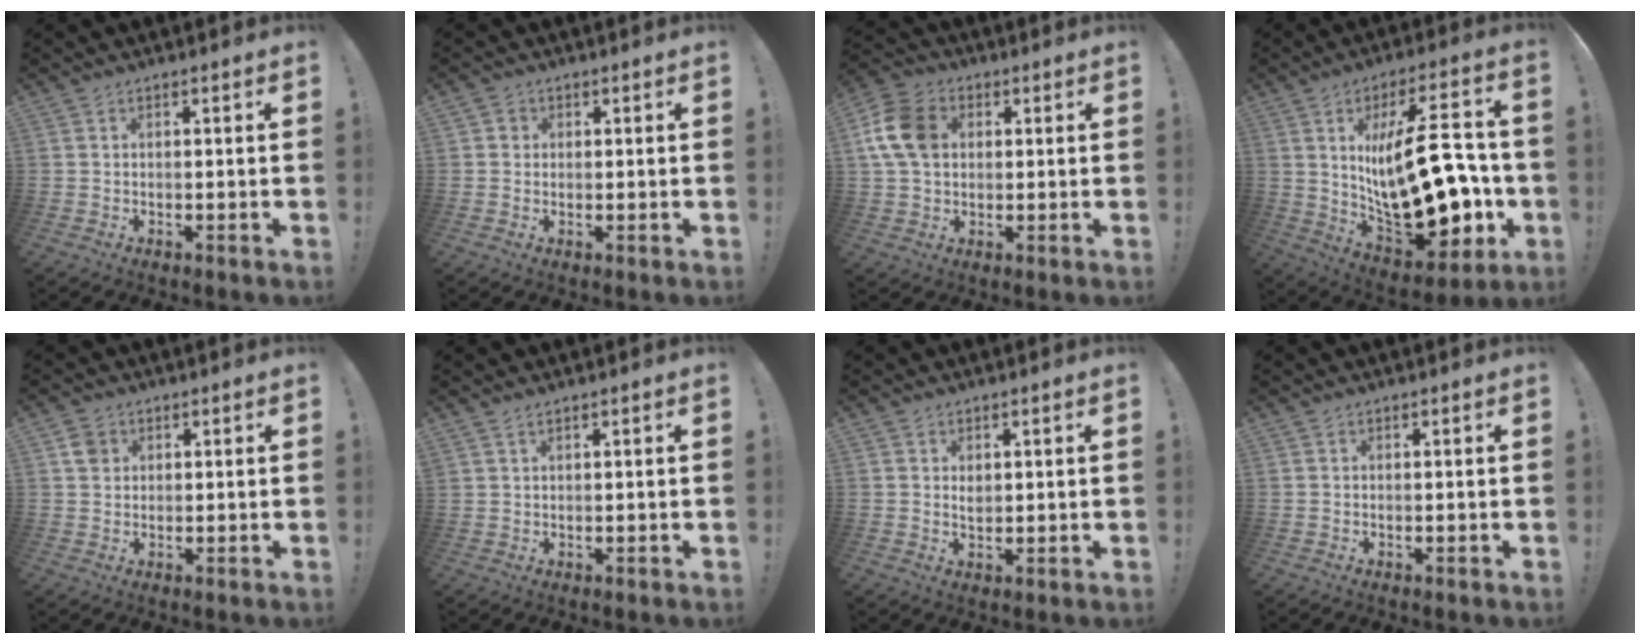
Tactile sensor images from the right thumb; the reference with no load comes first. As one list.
[{"total": 2.1, "force": [0.3, 2.1, 0.4], "torque": [-0.008, 0.007, 0.006]}, {"total": 12.4, "force": [2.5, 9.3, 7.8], "torque": [-0.144, 0.007, 0.052]}, {"total": 26.9, "force": [0.2, 11.4, 24.4], "torque": [-0.405, -0.007, 0.012]}, {"total": 4.1, "force": [1.6, 3.4, 1.5], "torque": [-0.010, 0.000, 0.028]}, {"total": 1.2, "force": [1.0, 0.3, 0.6], "torque": [-0.017, 0.000, 0.020]}, {"total": 2.3, "force": [1.0, 1.9, 0.9], "torque": [-0.005, -0.004, 0.015]}, {"total": 0.0}]